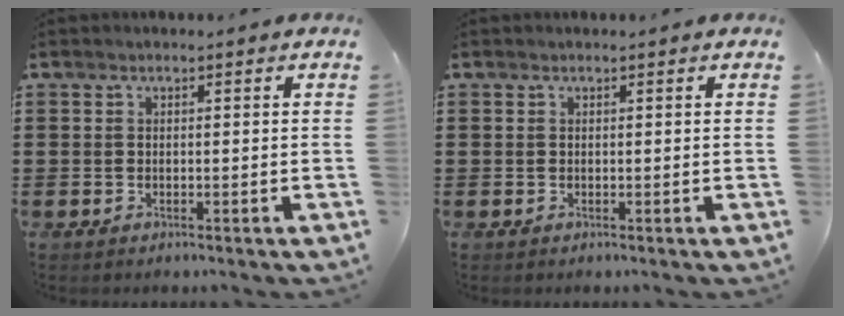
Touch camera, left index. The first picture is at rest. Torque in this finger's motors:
{"motor_torque": [0.47, 0.49, -0.03, 0.01]}